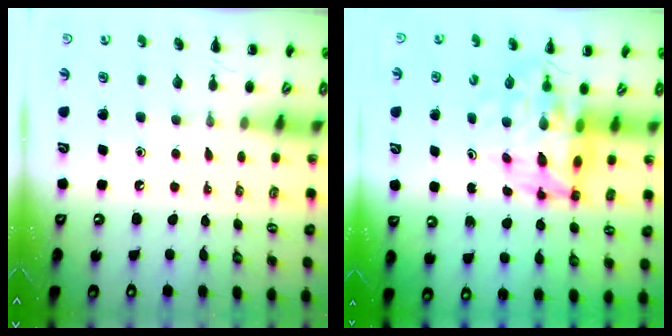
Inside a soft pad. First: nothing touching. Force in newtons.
{"total": 11.2, "press": 10.8, "slide": 3.3}